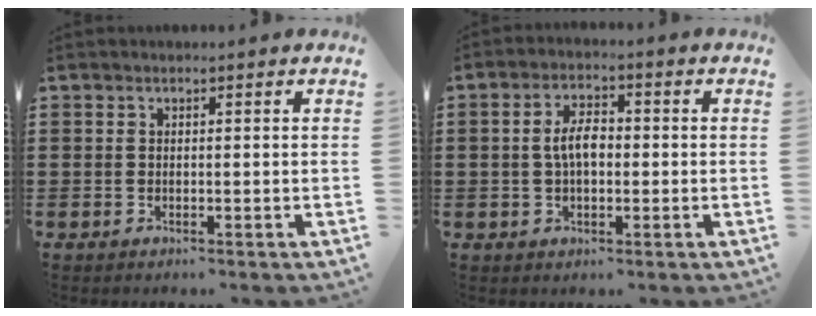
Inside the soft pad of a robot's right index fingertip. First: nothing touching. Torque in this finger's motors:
{"motor_torque": [1.45, 0.22, 0.57, 0.13]}